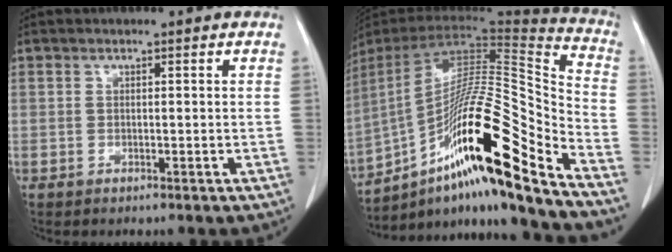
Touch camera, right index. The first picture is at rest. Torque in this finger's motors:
{"motor_torque": [1.59, -0.56, 0.47, 0.15]}